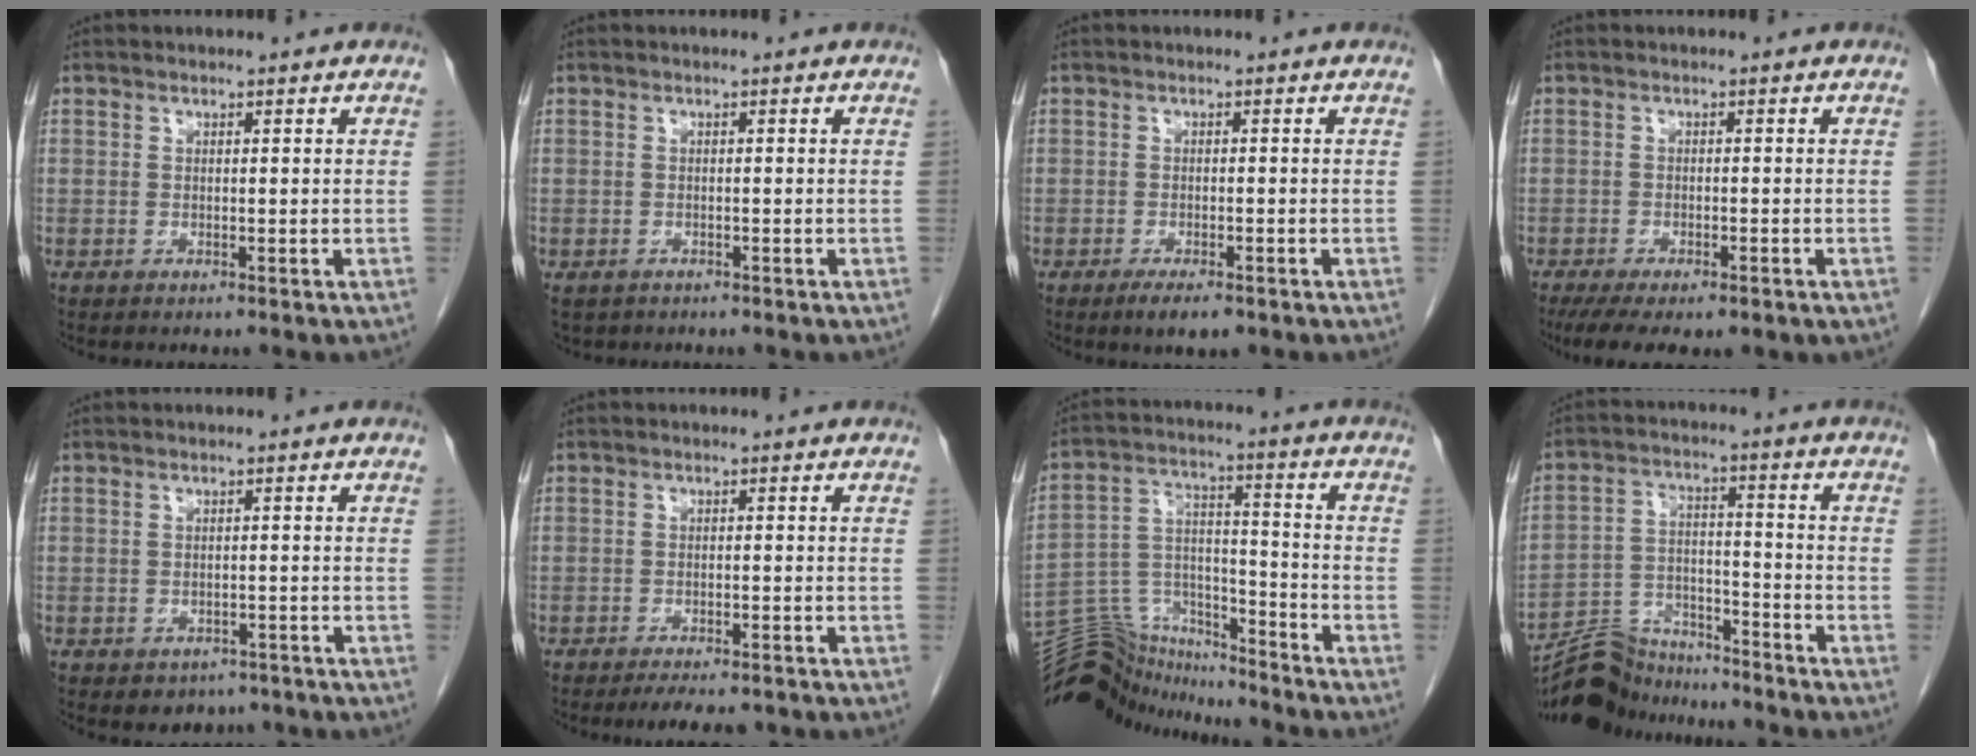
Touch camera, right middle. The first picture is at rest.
{"total": 1.9, "force": [-1.4, 1.3, 0.4], "torque": [-0.010, 0.000, -0.019]}
{"total": 3.4, "force": [-2.2, 0.9, 2.4], "torque": [-0.040, -0.003, -0.033]}
{"total": 10.0, "force": [-6.7, 3.7, 6.4], "torque": [-0.102, -0.014, -0.095]}
{"total": 3.4, "force": [-2.4, 2.3, 0.8], "torque": [-0.005, 0.005, -0.025]}
{"total": 5.6, "force": [-4.6, 1.7, 2.7], "torque": [-0.032, -0.006, -0.064]}
{"total": 14.8, "force": [-14.4, 3.1, 1.1], "torque": [-0.029, 0.051, -0.249]}
{"total": 10.7, "force": [-10.4, 2.5, 0.4], "torque": [-0.009, 0.029, -0.185]}